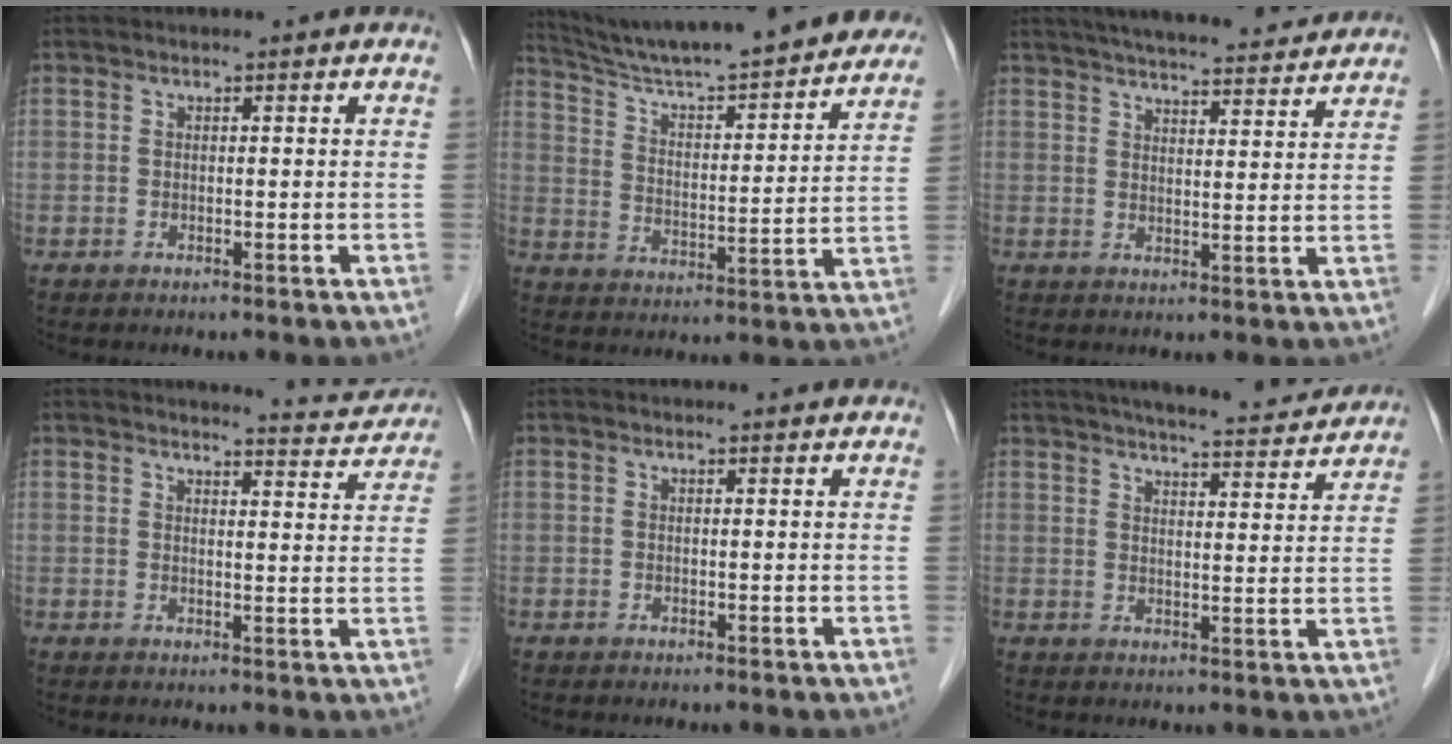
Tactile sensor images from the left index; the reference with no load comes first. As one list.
[{"total": 24.9, "force": [22.7, 2.4, 10.1], "torque": [-0.161, -0.017, 0.316]}, {"total": 18.5, "force": [16.8, 2.4, 7.4], "torque": [-0.113, 0.031, 0.227]}, {"total": 6.1, "force": [6.1, 0.1, -0.1], "torque": [-0.007, -0.019, 0.062]}, {"total": 2.0, "force": [2.0, 0.2, 0.3], "torque": [-0.012, 0.004, 0.016]}, {"total": 15.3, "force": [14.0, 1.8, 5.9], "torque": [-0.082, 0.006, 0.179]}]